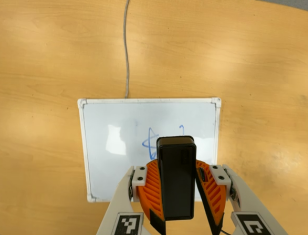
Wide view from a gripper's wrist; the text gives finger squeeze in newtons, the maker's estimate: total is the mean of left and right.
{"total": 6.2, "left": 6.7, "right": 5.6}